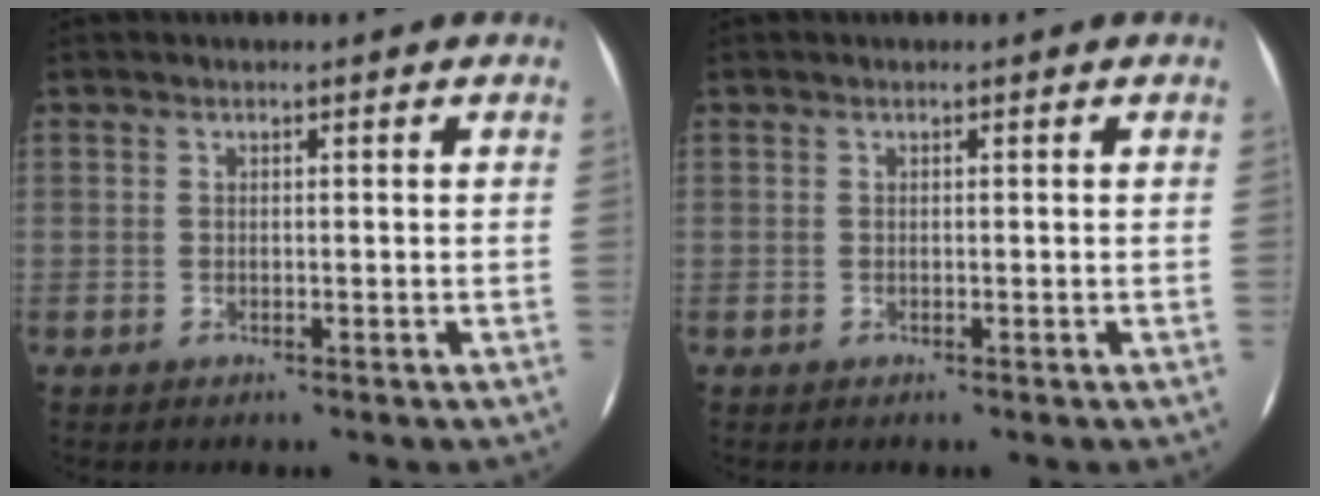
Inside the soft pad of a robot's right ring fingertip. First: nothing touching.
{"total": 0.0}